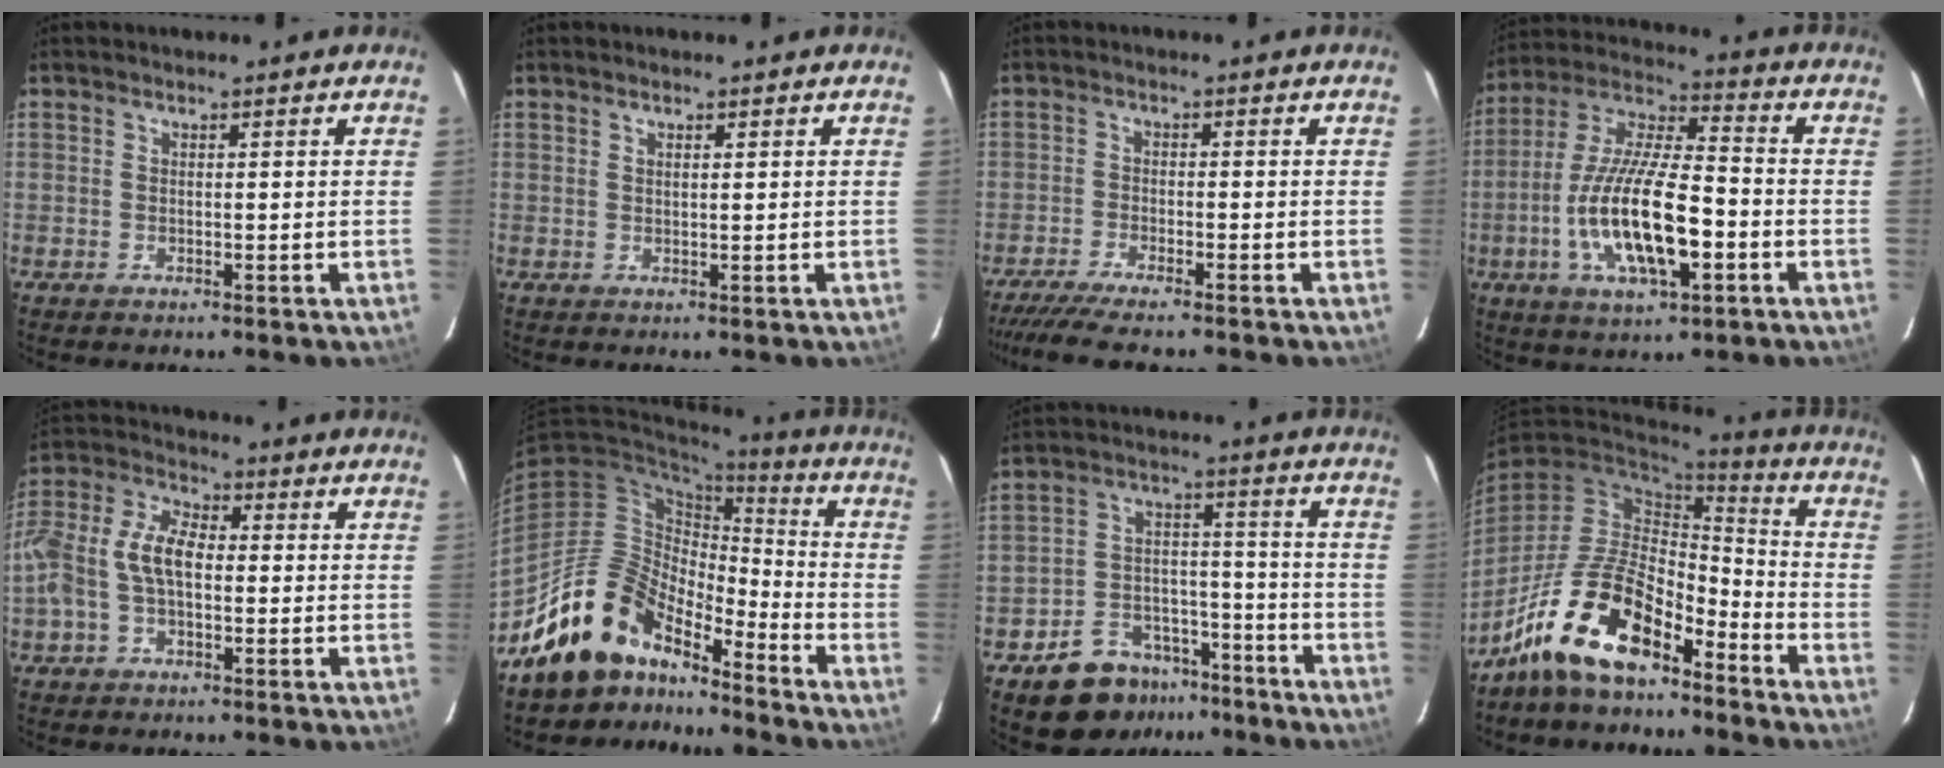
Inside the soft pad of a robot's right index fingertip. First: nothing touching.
{"total": 0.9, "force": [0.5, 0.2, 0.7], "torque": [-0.012, 0.002, 0.010]}
{"total": 6.8, "force": [-6.0, 0.1, 3.2], "torque": [-0.083, -0.020, -0.107]}
{"total": 17.9, "force": [-5.1, 5.6, 16.2], "torque": [-0.325, -0.011, -0.092]}
{"total": 11.3, "force": [-1.3, 6.5, 9.1], "torque": [-0.194, 0.019, -0.028]}
{"total": 14.6, "force": [-12.3, 6.3, 4.7], "torque": [-0.103, 0.030, -0.221]}
{"total": 11.9, "force": [-8.5, 7.6, 3.7], "torque": [-0.083, 0.039, -0.112]}
{"total": 15.5, "force": [-10.8, 6.0, 9.4], "torque": [-0.192, 0.010, -0.201]}